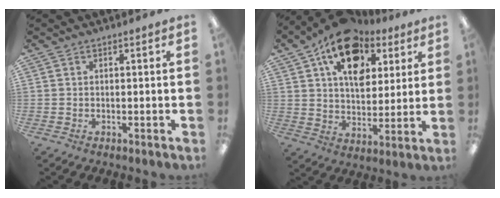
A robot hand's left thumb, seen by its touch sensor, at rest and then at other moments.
{"total": 16.4, "force": [9.1, 10.5, 8.8], "torque": [-0.138, -0.041, 0.163]}